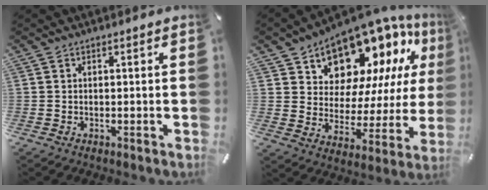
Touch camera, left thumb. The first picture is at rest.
{"total": 15.3, "force": [12.0, 8.2, 4.7], "torque": [-0.079, -0.110, 0.209]}